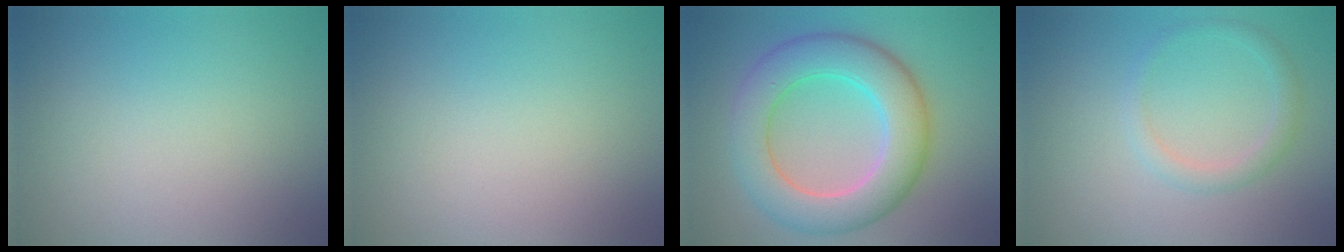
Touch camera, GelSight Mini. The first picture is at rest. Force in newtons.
{"total": 0.0}
{"total": 8.4, "press": 8.4, "slide": 0.3}
{"total": 1.9, "press": 1.9, "slide": 0.1}